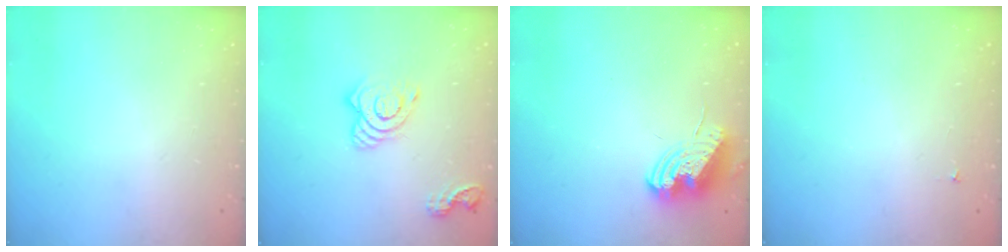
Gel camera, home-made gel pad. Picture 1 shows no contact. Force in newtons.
{"total": 11.1, "press": 11.1, "slide": 1.0}
{"total": 8.9, "press": 8.9, "slide": 0.4}
{"total": 2.6, "press": 2.5, "slide": 0.4}